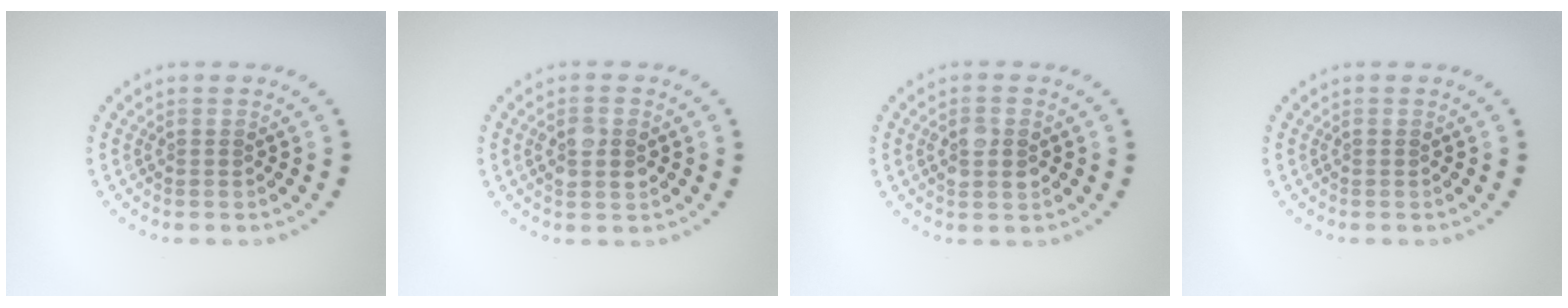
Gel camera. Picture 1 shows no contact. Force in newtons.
{"total": 2.7, "press": 2.7, "slide": 0.2}
{"total": 2.7, "press": 2.7, "slide": 0.2}
{"total": 0.0}